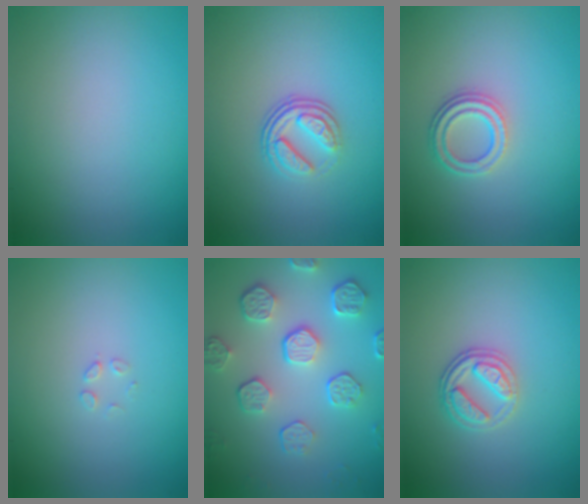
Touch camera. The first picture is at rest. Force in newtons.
{"total": 3.4, "press": 2.4, "slide": 2.5}
{"total": 2.8, "press": 2.3, "slide": 1.6}
{"total": 0.8, "press": 0.8, "slide": 0.0}
{"total": 5.7, "press": 4.2, "slide": 3.9}
{"total": 2.7, "press": 2.4, "slide": 1.1}